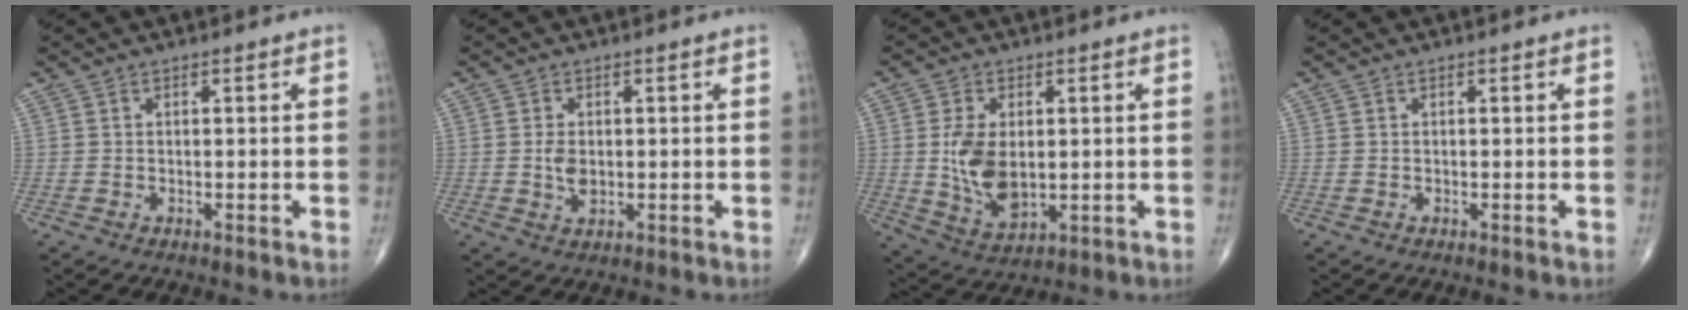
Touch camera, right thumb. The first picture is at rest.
{"total": 3.1, "force": [0.0, 2.0, 2.4], "torque": [-0.042, -0.004, 0.003]}
{"total": 9.9, "force": [0.6, 6.0, 7.9], "torque": [-0.141, -0.012, 0.025]}
{"total": 0.0}